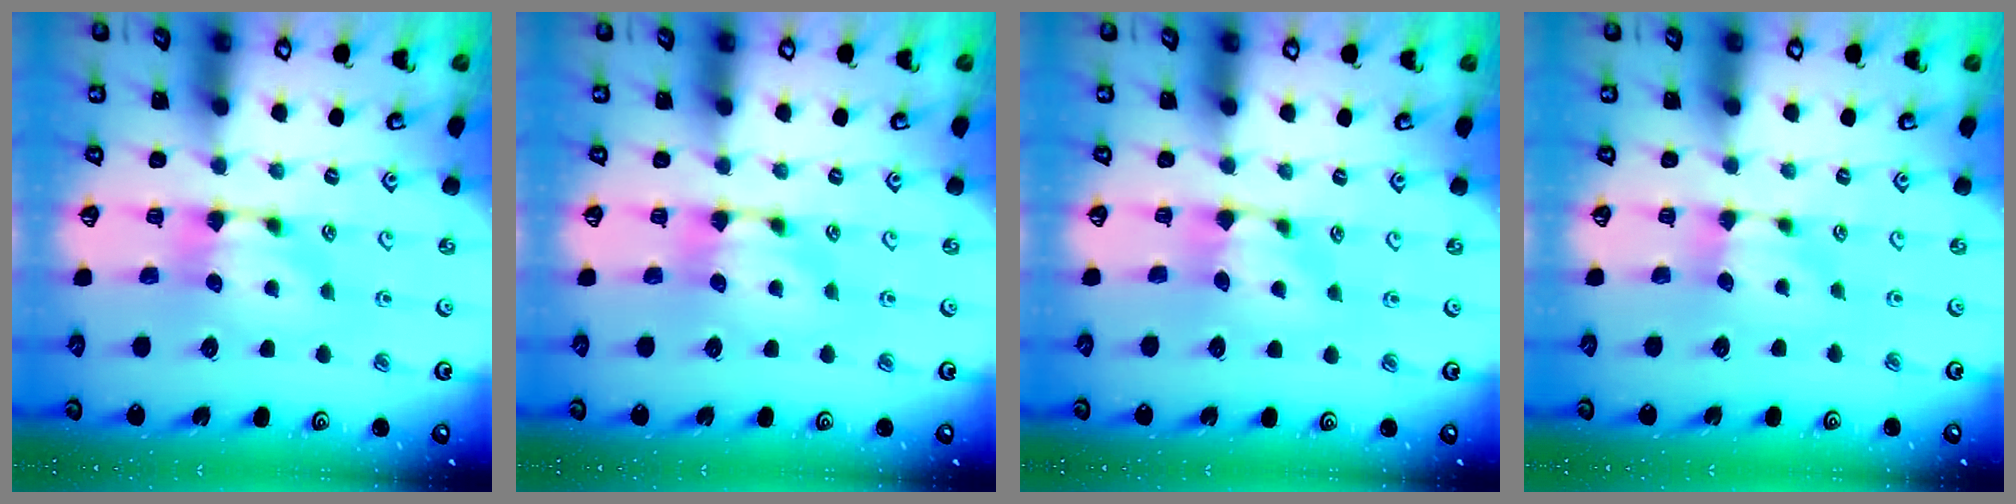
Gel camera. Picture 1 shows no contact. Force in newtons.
{"total": 0.0}
{"total": 0.8, "press": 0.4, "slide": 0.6}
{"total": 0.6, "press": 0.6, "slide": 0.3}